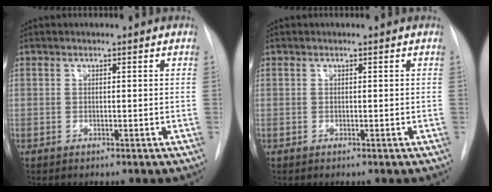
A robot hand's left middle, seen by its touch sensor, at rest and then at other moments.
{"total": 0.0}